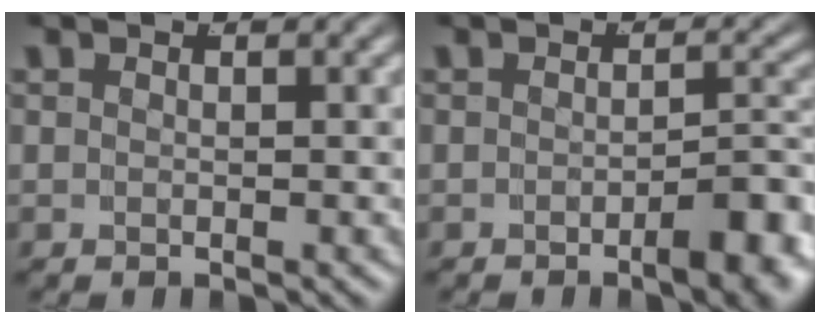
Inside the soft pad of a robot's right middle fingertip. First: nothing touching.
{"total": 3.7, "force": [-2.0, 0.7, 3.1], "torque": [-0.029, 0.004, -0.034]}